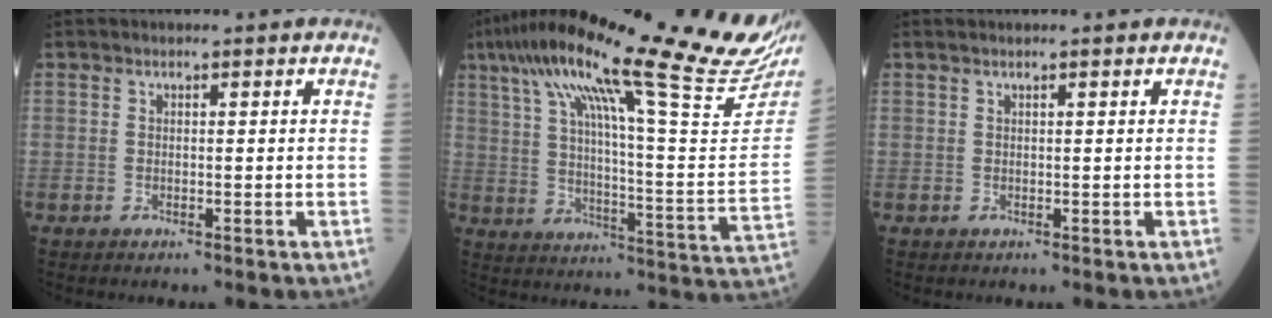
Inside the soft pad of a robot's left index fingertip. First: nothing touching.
{"total": 34.5, "force": [26.9, 2.5, 21.4], "torque": [-0.288, -0.025, 0.359]}
{"total": 1.0, "force": [0.8, -0.2, 0.6], "torque": [-0.019, 0.012, 0.019]}